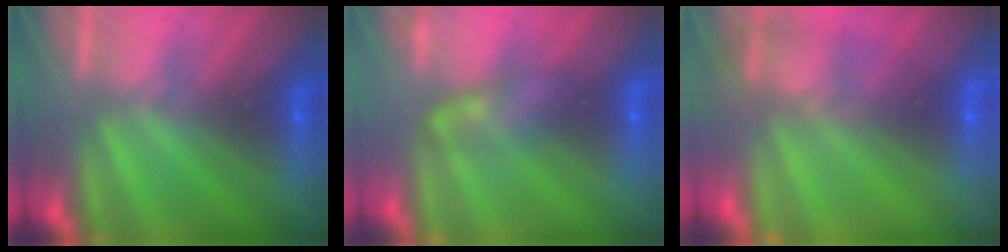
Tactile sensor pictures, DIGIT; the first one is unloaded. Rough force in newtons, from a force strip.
{"total": 2.4}
{"total": 8.2}